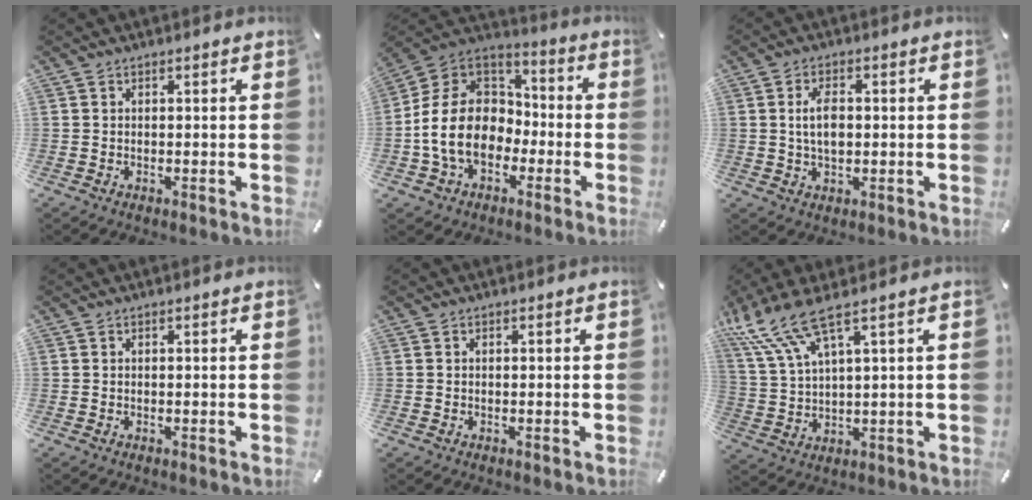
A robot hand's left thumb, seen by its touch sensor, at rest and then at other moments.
{"total": 15.5, "force": [-4.7, 12.0, 8.6], "torque": [-0.195, 0.034, -0.083]}
{"total": 5.6, "force": [0.3, 3.1, 4.7], "torque": [-0.115, 0.001, -0.003]}
{"total": 0.0}
{"total": 0.0}
{"total": 11.8, "force": [6.6, 3.9, 8.9], "torque": [-0.200, -0.024, 0.122]}